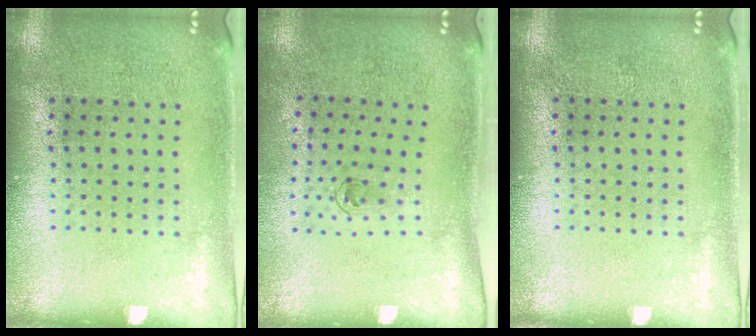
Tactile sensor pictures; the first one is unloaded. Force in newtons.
{"total": 0.6, "press": 0.3, "slide": 0.5}
{"total": 0.0}